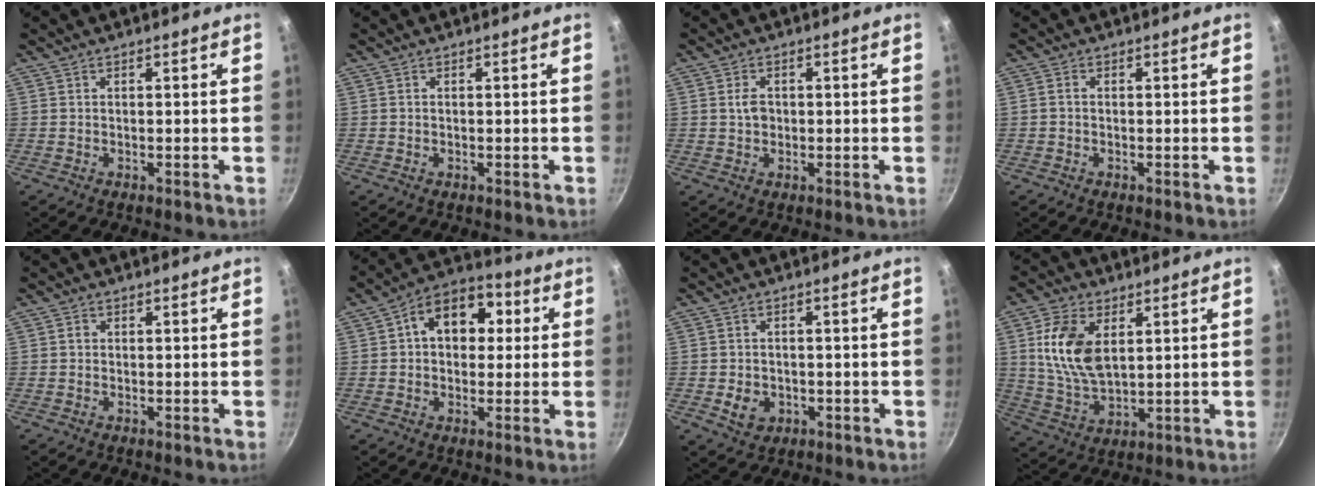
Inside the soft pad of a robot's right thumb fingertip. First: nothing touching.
{"total": 0.0}
{"total": 2.9, "force": [0.2, 2.2, 1.9], "torque": [-0.024, 0.004, 0.001]}
{"total": 1.0, "force": [-0.1, 0.8, 0.6], "torque": [-0.012, 0.006, -0.003]}
{"total": 0.9, "force": [0.1, 0.8, 0.4], "torque": [-0.005, 0.005, 0.000]}
{"total": 12.8, "force": [2.5, 9.2, 8.5], "torque": [-0.081, 0.024, 0.019]}
{"total": 4.9, "force": [-1.2, 3.9, 2.6], "torque": [-0.033, 0.007, -0.010]}
{"total": 12.8, "force": [3.4, 7.5, 9.8], "torque": [-0.180, -0.017, 0.072]}